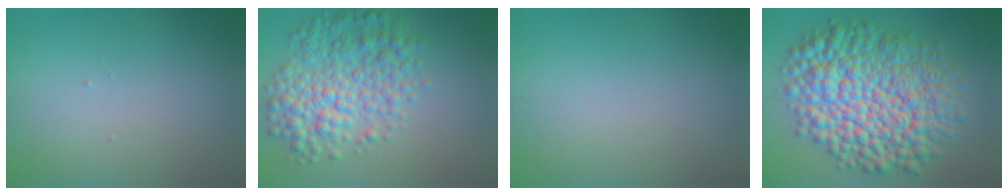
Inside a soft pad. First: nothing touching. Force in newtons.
{"total": 6.5, "press": 6.5, "slide": 0.1}
{"total": 0.0}
{"total": 14.5, "press": 14.5, "slide": 0.3}